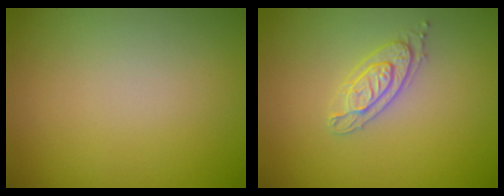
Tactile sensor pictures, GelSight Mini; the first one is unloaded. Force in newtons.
{"total": 2.3, "press": 2.2, "slide": 0.5}